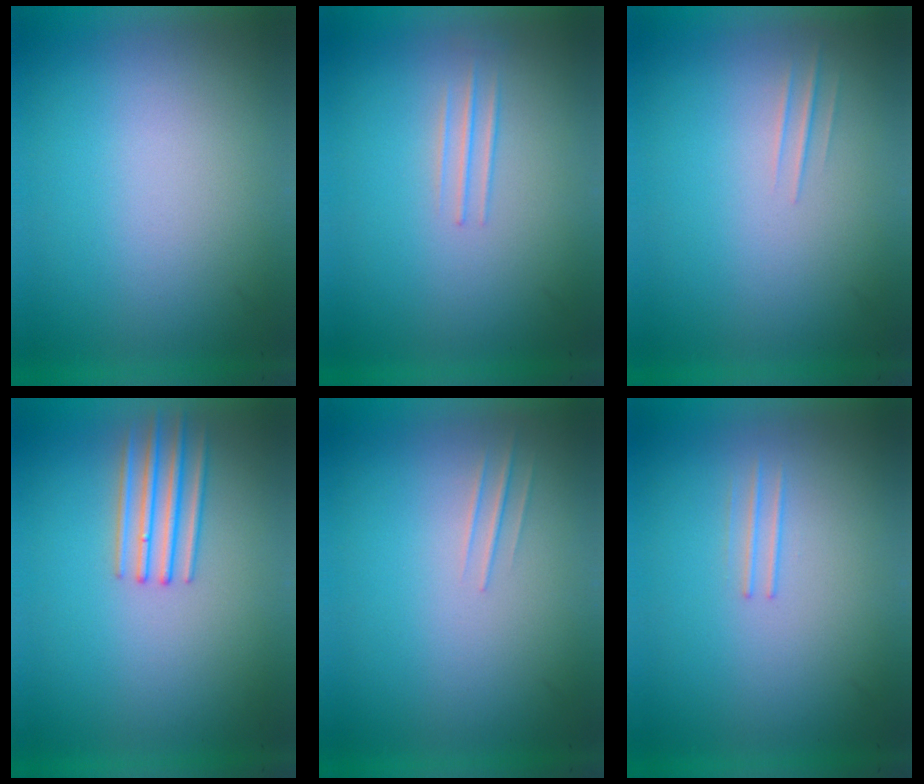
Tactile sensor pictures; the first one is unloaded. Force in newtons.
{"total": 1.4}
{"total": 1.2}
{"total": 2.7}
{"total": 1.0}
{"total": 1.1}